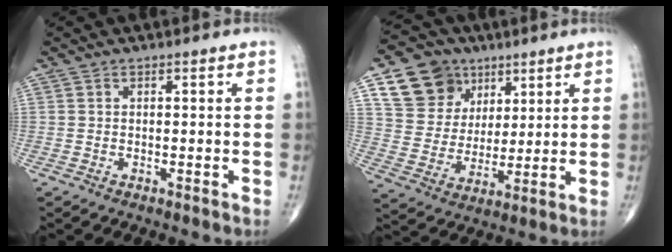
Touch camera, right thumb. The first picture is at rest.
{"total": 13.7, "force": [7.1, 10.9, 4.6], "torque": [-0.049, -0.022, 0.135]}